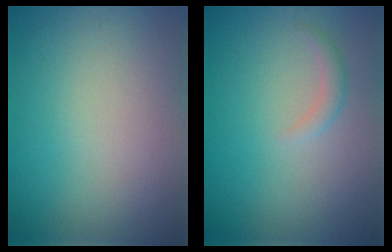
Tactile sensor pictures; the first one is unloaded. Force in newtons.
{"total": 1.1, "press": 1.1, "slide": 0.1}